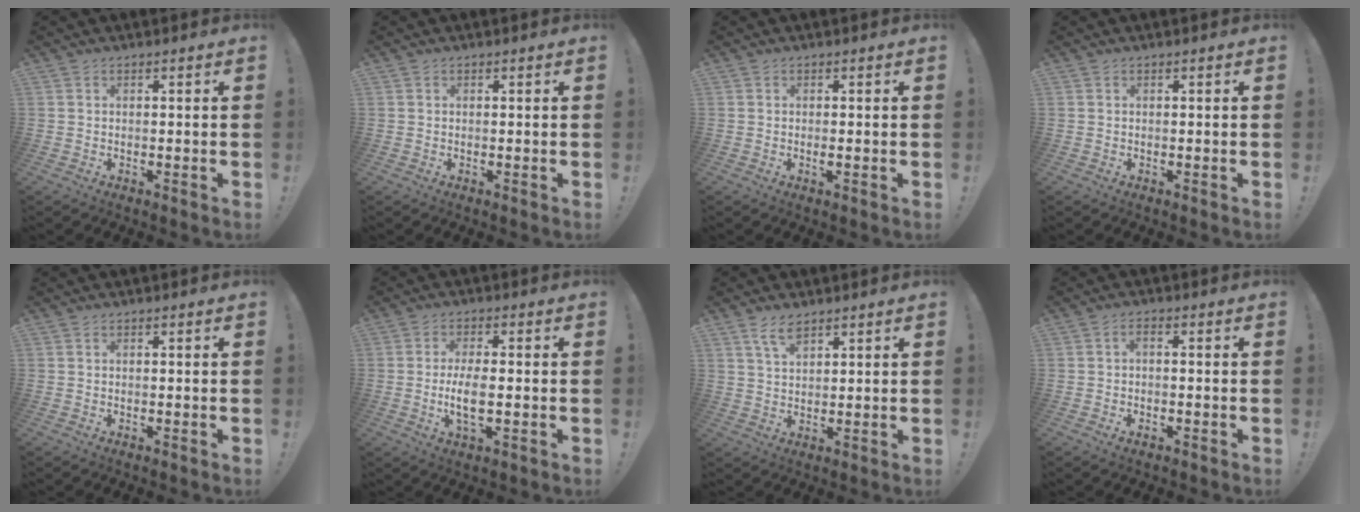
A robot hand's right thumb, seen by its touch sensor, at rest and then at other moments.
{"total": 0.0}
{"total": 1.0, "force": [-0.1, 0.1, 1.0], "torque": [-0.010, -0.005, -0.002]}
{"total": 0.0}
{"total": 0.0}
{"total": 7.5, "force": [-1.0, 2.3, 7.1], "torque": [-0.150, -0.012, -0.022]}
{"total": 5.1, "force": [3.6, 2.1, 3.1], "torque": [-0.052, -0.017, 0.064]}
{"total": 2.4, "force": [-0.9, 0.5, 2.1], "torque": [-0.036, 0.006, -0.015]}